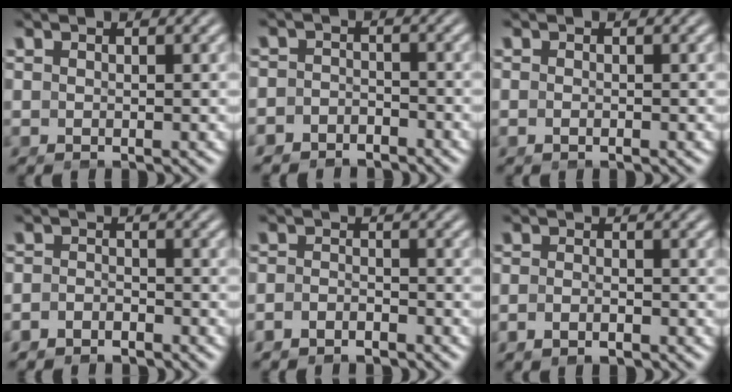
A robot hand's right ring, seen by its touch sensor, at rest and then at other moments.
{"total": 4.0, "force": [-3.6, 1.8, -0.2], "torque": [-0.001, -0.021, -0.057]}
{"total": 0.7, "force": [-0.5, 0.0, 0.4], "torque": [-0.010, -0.002, -0.009]}
{"total": 2.9, "force": [-2.7, 1.1, 0.3], "torque": [-0.010, -0.018, -0.040]}
{"total": 2.8, "force": [-2.6, 0.8, 0.5], "torque": [-0.014, -0.016, -0.039]}
{"total": 2.1, "force": [-1.7, 0.6, 1.0], "torque": [-0.022, -0.007, -0.028]}